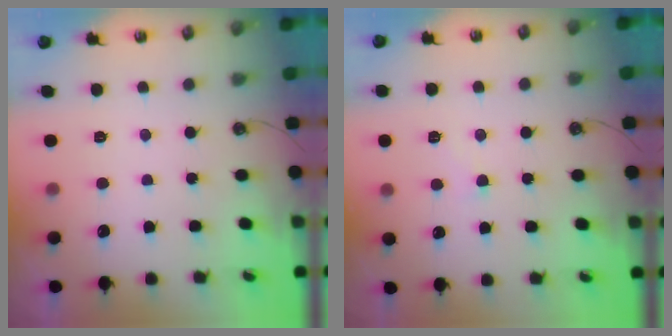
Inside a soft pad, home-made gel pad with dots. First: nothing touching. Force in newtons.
{"total": 2.4, "press": 2.4, "slide": 0.4}